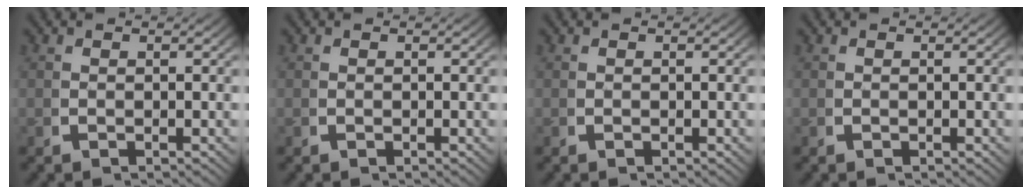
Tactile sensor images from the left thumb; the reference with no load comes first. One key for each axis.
{"total": 0.0}
{"total": 0.0}
{"total": 0.0}